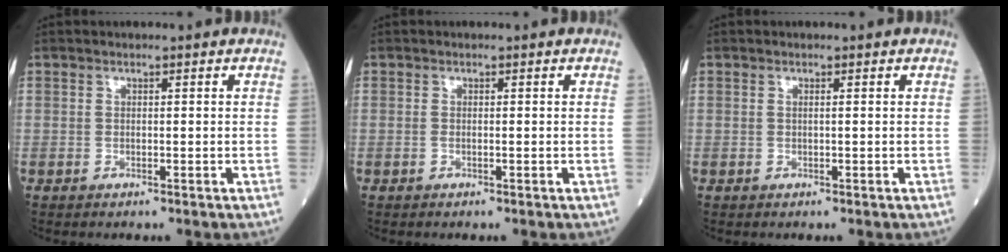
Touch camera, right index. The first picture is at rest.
{"total": 0.0}
{"total": 0.0}